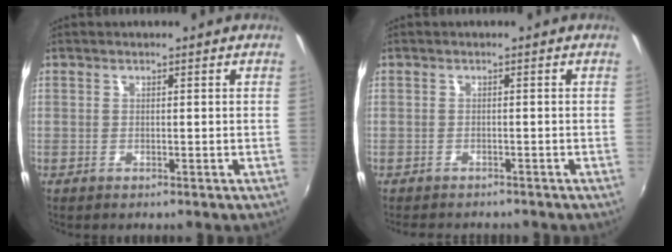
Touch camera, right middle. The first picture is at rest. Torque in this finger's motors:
{"motor_torque": [0.65, -0.55, 0.15, 0.06]}